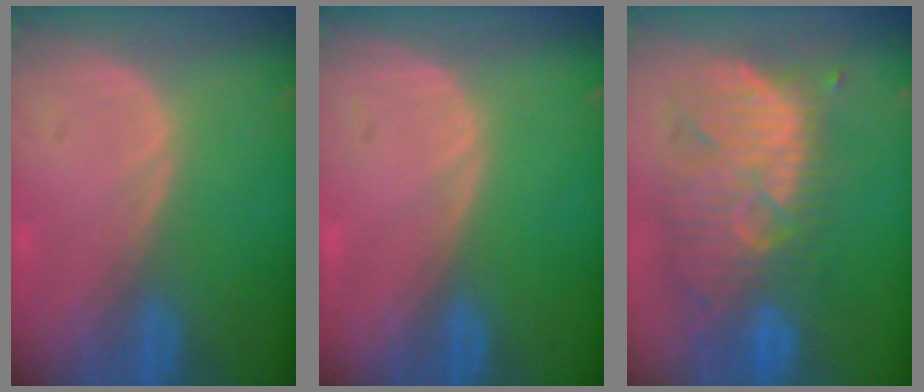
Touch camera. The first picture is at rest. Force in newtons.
{"total": 0.0}
{"total": 11.6, "press": 10.8, "slide": 4.1}